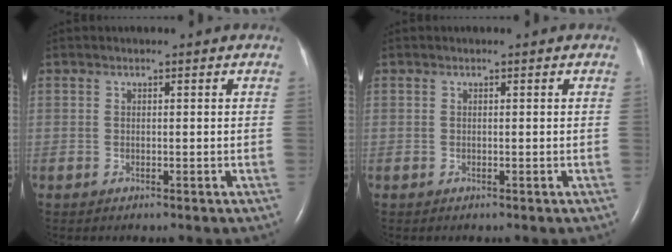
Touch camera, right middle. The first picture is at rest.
{"total": 0.0}